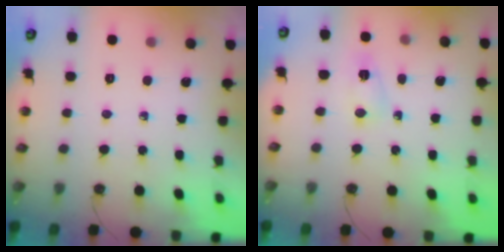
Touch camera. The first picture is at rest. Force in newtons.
{"total": 2.9, "press": 2.8, "slide": 0.6}